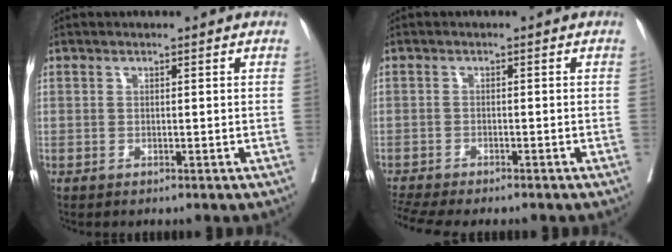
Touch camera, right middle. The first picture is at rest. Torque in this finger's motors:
{"motor_torque": [0.60, -0.60, 0.08, 0.03]}